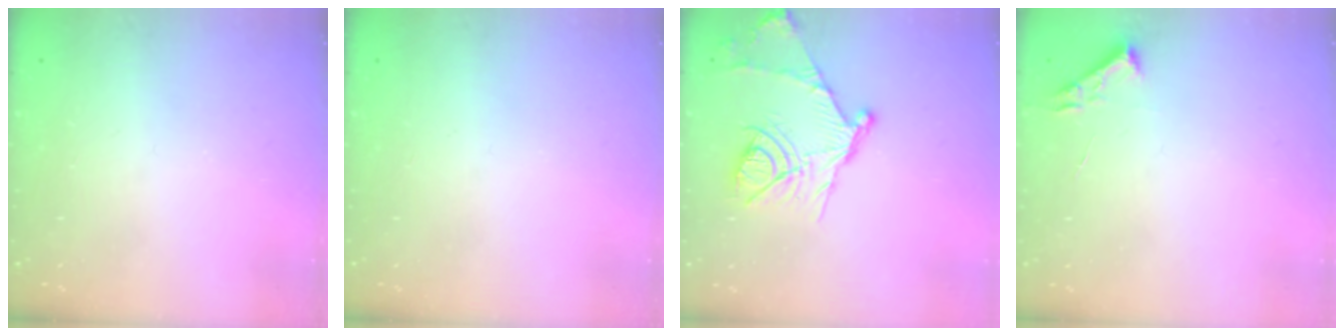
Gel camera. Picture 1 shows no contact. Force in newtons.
{"total": 0.0}
{"total": 15.1, "press": 15.0, "slide": 1.3}
{"total": 2.7, "press": 2.7, "slide": 0.4}